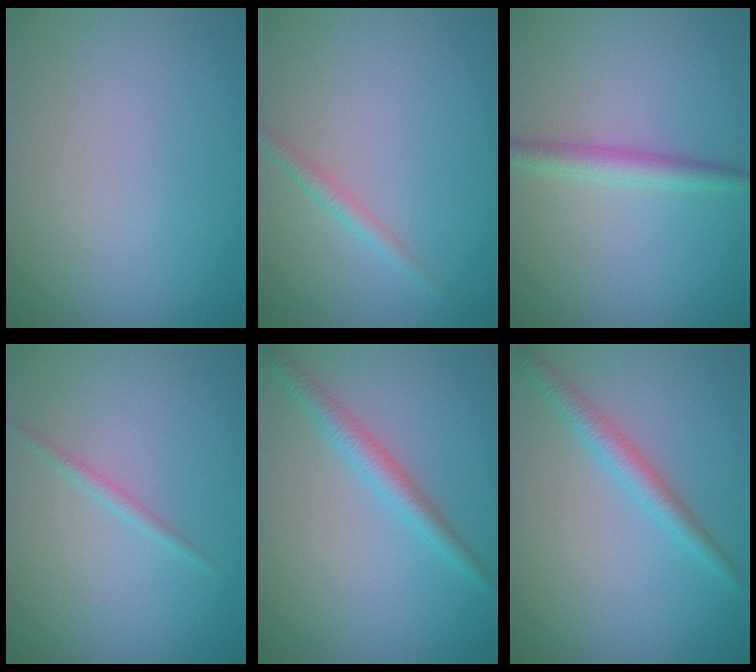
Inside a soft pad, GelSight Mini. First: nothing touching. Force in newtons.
{"total": 1.4, "press": 1.4, "slide": 0.0}
{"total": 2.3, "press": 2.3, "slide": 0.0}
{"total": 1.0, "press": 1.0, "slide": 0.0}
{"total": 2.4, "press": 2.4, "slide": 0.1}
{"total": 2.4, "press": 2.4, "slide": 0.1}